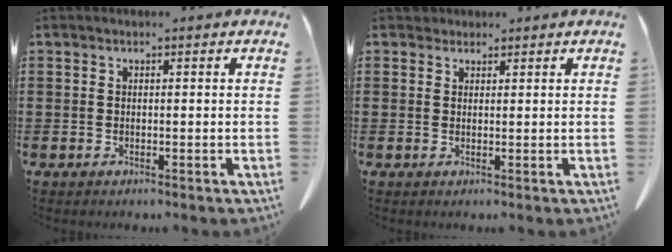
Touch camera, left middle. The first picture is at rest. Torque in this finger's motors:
{"motor_torque": [0.17, 0.18, -0.04, -0.01]}